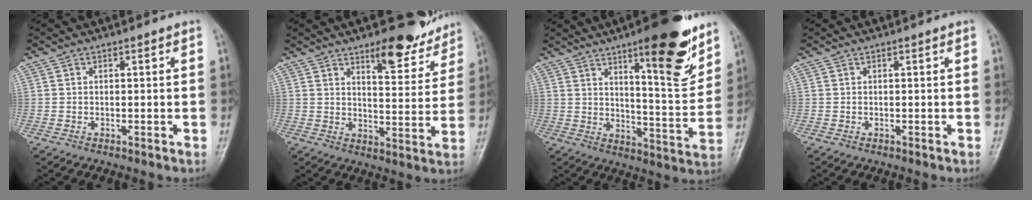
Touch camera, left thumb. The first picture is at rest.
{"total": 10.7, "force": [8.0, 3.9, 6.0], "torque": [-0.051, -0.056, 0.117]}
{"total": 16.2, "force": [9.9, 3.9, 12.1], "torque": [-0.141, -0.065, 0.149]}
{"total": 0.0}